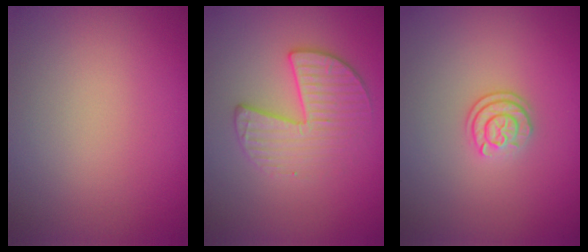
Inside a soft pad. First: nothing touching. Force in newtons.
{"total": 3.8, "press": 3.1, "slide": 2.1}
{"total": 2.1, "press": 1.7, "slide": 1.3}